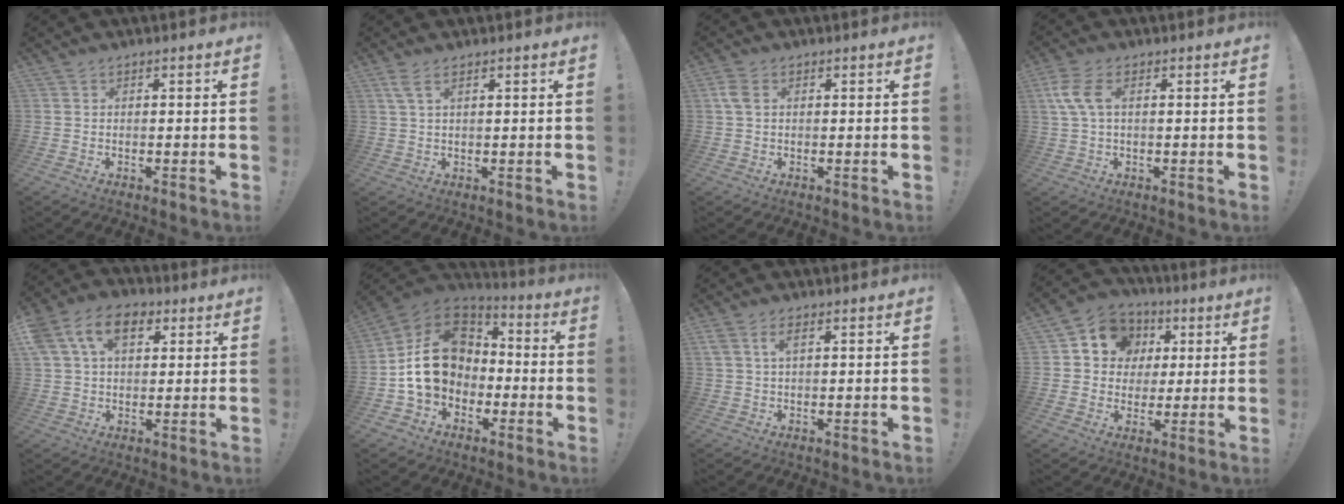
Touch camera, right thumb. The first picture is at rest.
{"total": 2.8, "force": [1.3, 0.2, 2.4], "torque": [-0.048, 0.001, 0.022]}
{"total": 3.3, "force": [0.9, 1.8, 2.5], "torque": [-0.061, 0.004, 0.016]}
{"total": 7.3, "force": [1.8, 3.3, 6.3], "torque": [-0.141, 0.001, 0.035]}
{"total": 13.5, "force": [5.3, 9.1, 8.5], "torque": [-0.149, -0.001, 0.101]}
{"total": 17.6, "force": [0.1, 14.5, 10.0], "torque": [-0.166, 0.027, 0.014]}
{"total": 3.5, "force": [1.5, 1.3, 2.9], "torque": [-0.054, 0.000, 0.026]}
{"total": 10.7, "force": [2.9, 9.5, 3.9], "torque": [-0.057, -0.010, 0.061]}